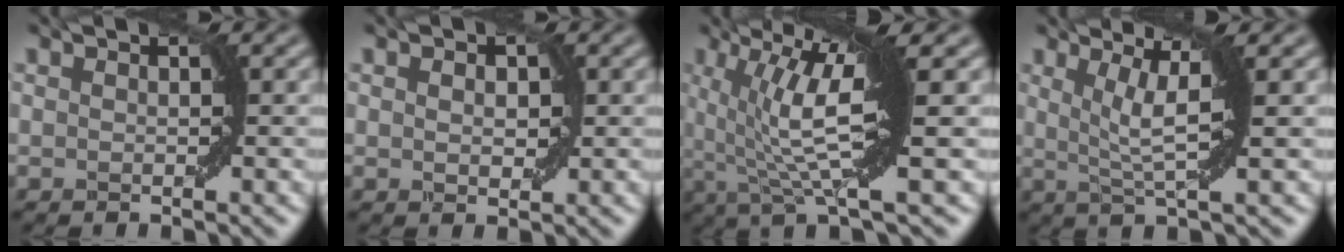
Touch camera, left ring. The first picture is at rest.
{"total": 1.4, "force": [0.4, 1.0, 0.9], "torque": [-0.014, -0.001, 0.009]}
{"total": 8.0, "force": [1.9, 1.5, 7.6], "torque": [-0.140, 0.003, 0.035]}
{"total": 4.1, "force": [1.1, 0.5, 3.9], "torque": [-0.076, -0.003, 0.026]}